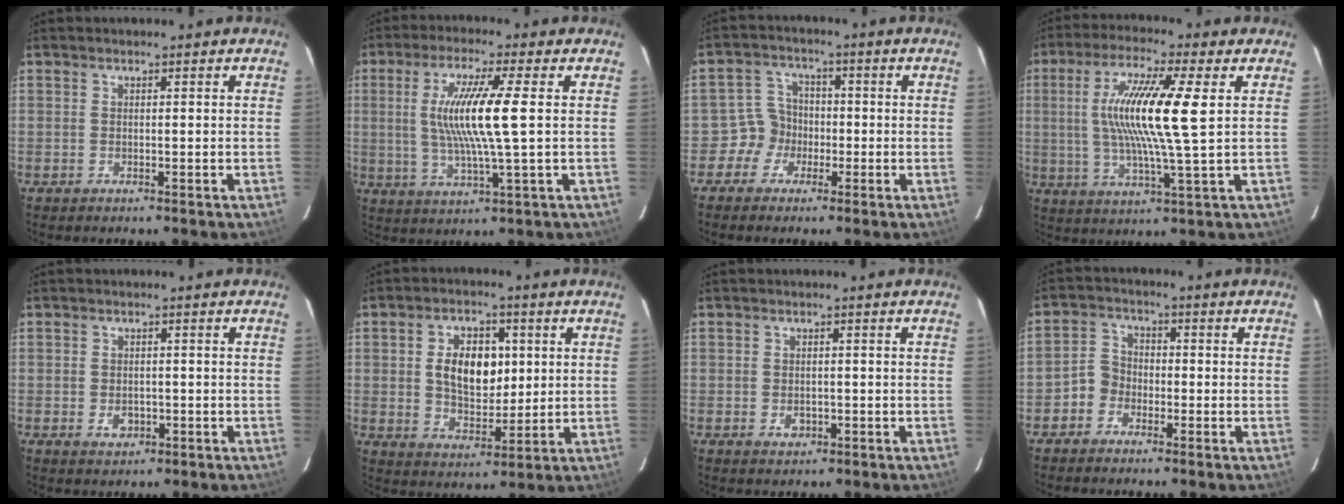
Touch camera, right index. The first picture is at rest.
{"total": 11.7, "force": [1.2, 0.1, 11.6], "torque": [-0.222, -0.007, 0.024]}
{"total": 4.9, "force": [-2.1, 4.5, 0.0], "torque": [-0.002, 0.023, -0.041]}
{"total": 14.3, "force": [2.4, 0.5, 14.1], "torque": [-0.260, -0.001, 0.041]}
{"total": 3.0, "force": [-0.9, 2.3, 1.7], "torque": [-0.030, -0.001, -0.010]}
{"total": 10.4, "force": [1.8, 6.4, 7.9], "torque": [-0.139, 0.012, 0.039]}
{"total": 2.3, "force": [-0.7, 1.8, 1.2], "torque": [-0.022, 0.000, -0.008]}
{"total": 4.3, "force": [-2.4, 3.4, 0.7], "torque": [-0.014, 0.019, -0.053]}